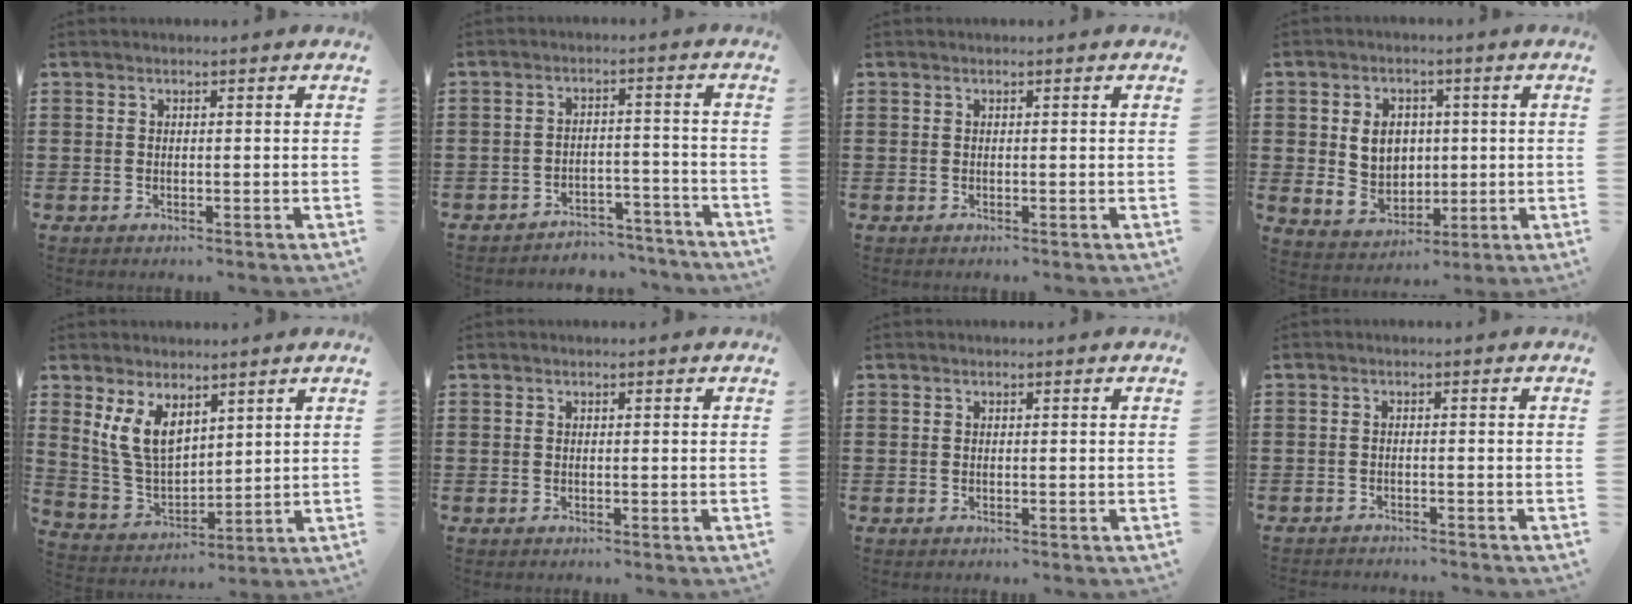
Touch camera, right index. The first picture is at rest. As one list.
[{"total": 4.0, "force": [-3.8, 0.8, 0.5], "torque": [-0.012, 0.008, -0.079]}, {"total": 0.0}, {"total": 6.2, "force": [0.9, 5.3, 3.0], "torque": [-0.059, 0.012, 0.014]}, {"total": 8.0, "force": [4.0, 4.6, 5.2], "torque": [-0.141, -0.005, 0.072]}, {"total": 0.0}, {"total": 0.0}, {"total": 1.2, "force": [-1.2, -0.1, 0.0], "torque": [-0.003, 0.002, -0.026]}]